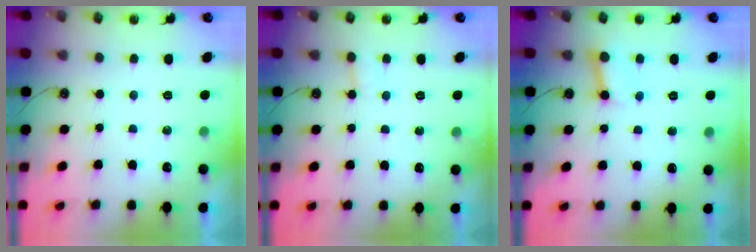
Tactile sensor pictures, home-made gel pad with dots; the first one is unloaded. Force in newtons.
{"total": 4.7, "press": 4.7, "slide": 0.3}
{"total": 3.4, "press": 3.4, "slide": 0.4}